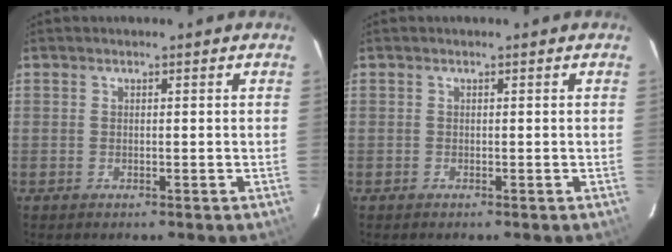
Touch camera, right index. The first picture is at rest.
{"total": 0.0}